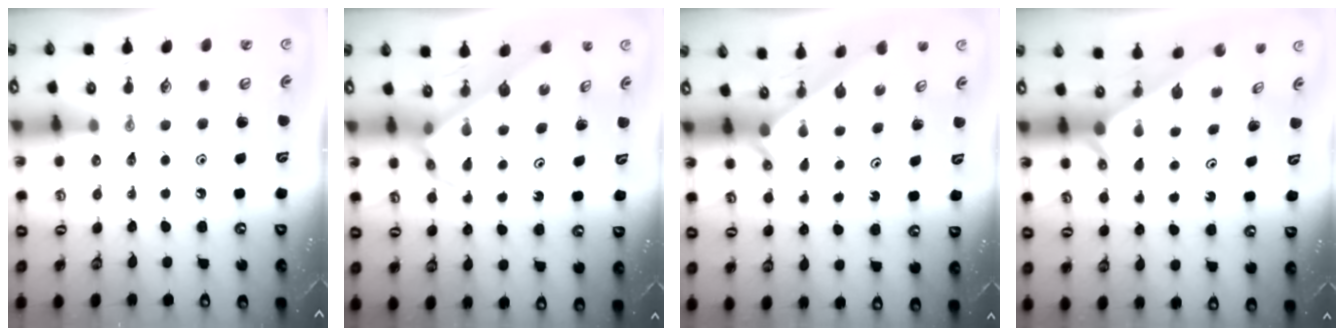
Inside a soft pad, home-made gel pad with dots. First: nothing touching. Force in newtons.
{"total": 3.8, "press": 3.8, "slide": 0.1}
{"total": 1.9, "press": 1.9, "slide": 0.2}
{"total": 2.4, "press": 2.4, "slide": 0.2}